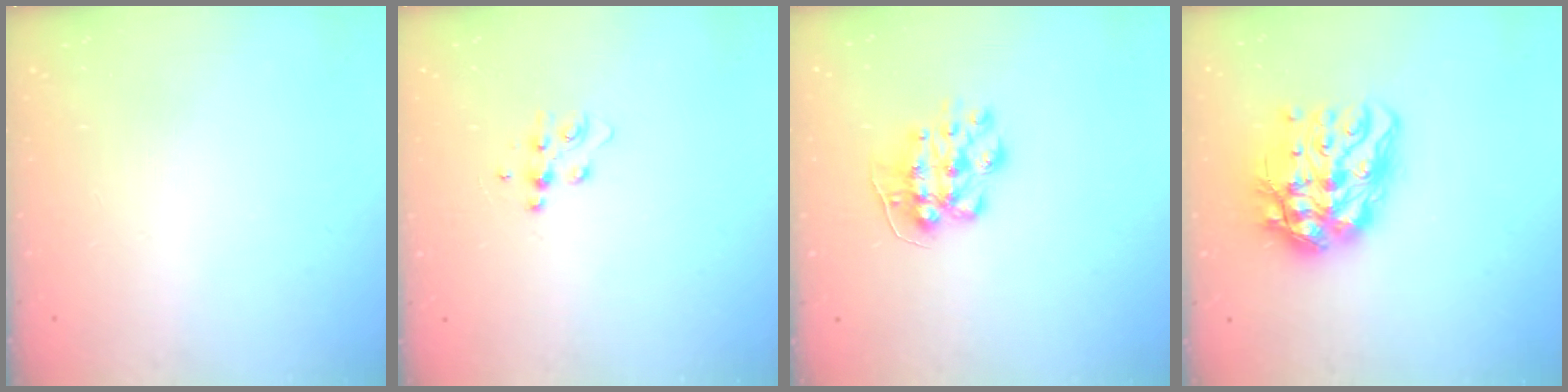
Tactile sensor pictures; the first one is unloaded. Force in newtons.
{"total": 5.8, "press": 5.8, "slide": 0.7}
{"total": 9.3, "press": 9.3, "slide": 0.3}
{"total": 15.7, "press": 15.6, "slide": 1.5}